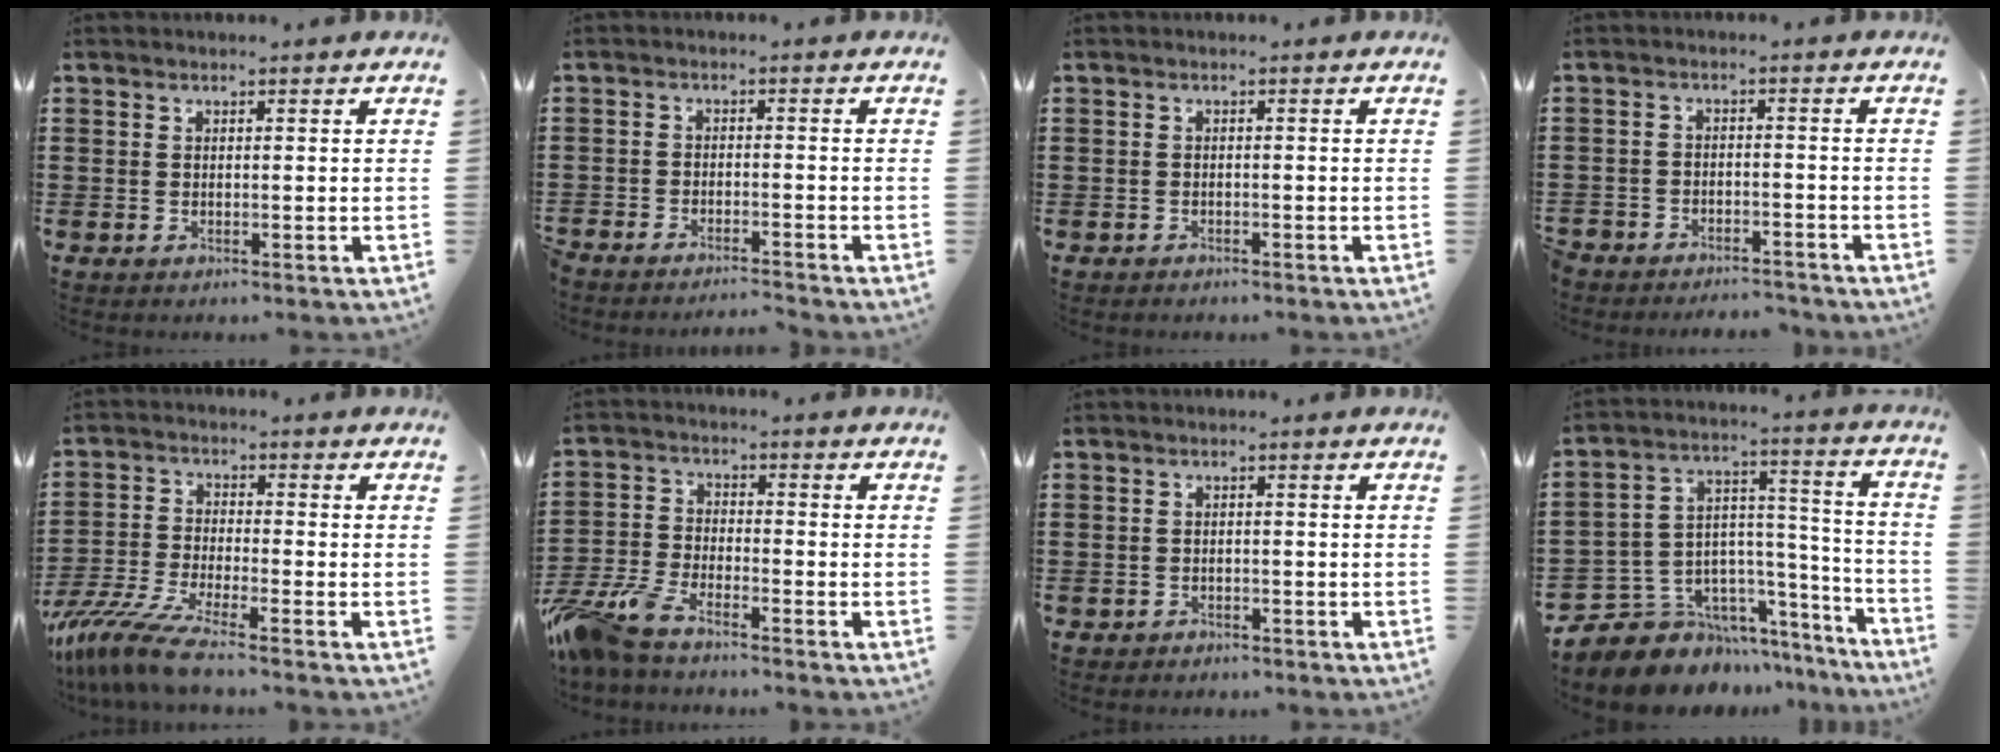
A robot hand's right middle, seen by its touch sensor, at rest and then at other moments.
{"total": 2.9, "force": [-2.9, 0.0, -0.1], "torque": [-0.002, 0.001, -0.063]}
{"total": 0.8, "force": [-0.8, 0.3, 0.0], "torque": [-0.002, 0.001, -0.017]}
{"total": 3.8, "force": [-3.7, 0.5, -0.4], "torque": [0.000, 0.003, -0.081]}
{"total": 7.7, "force": [-6.3, 0.3, 4.4], "torque": [-0.113, -0.018, -0.130]}
{"total": 7.0, "force": [-6.0, 1.3, 3.2], "torque": [-0.102, -0.011, -0.126]}
{"total": 1.1, "force": [-1.0, 0.4, -0.1], "torque": [-0.002, 0.003, -0.023]}
{"total": 8.1, "force": [-6.3, 5.1, 0.4], "torque": [-0.029, 0.003, -0.114]}